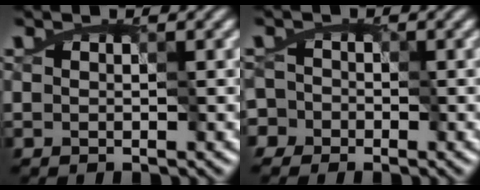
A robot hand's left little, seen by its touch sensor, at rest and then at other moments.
{"total": 4.7, "force": [-0.5, 4.4, 1.7], "torque": [-0.018, 0.028, -0.034]}